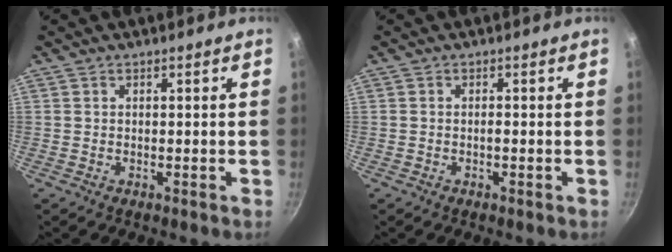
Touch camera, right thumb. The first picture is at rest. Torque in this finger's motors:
{"motor_torque": [0.10, -0.41, 0.07, 0.13, 0.06]}